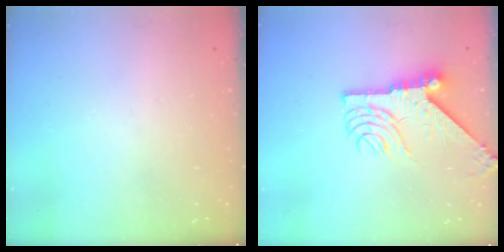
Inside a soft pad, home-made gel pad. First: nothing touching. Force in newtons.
{"total": 12.1, "press": 12.0, "slide": 1.6}